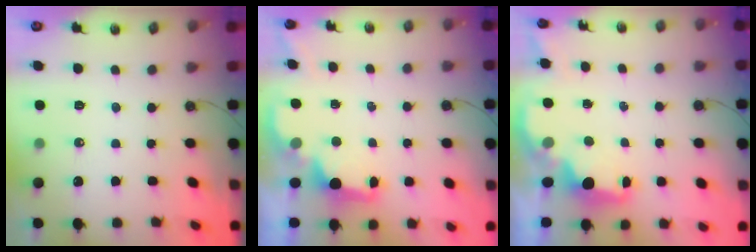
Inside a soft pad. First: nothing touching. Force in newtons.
{"total": 2.1, "press": 2.0, "slide": 0.8}
{"total": 2.2, "press": 2.1, "slide": 0.8}